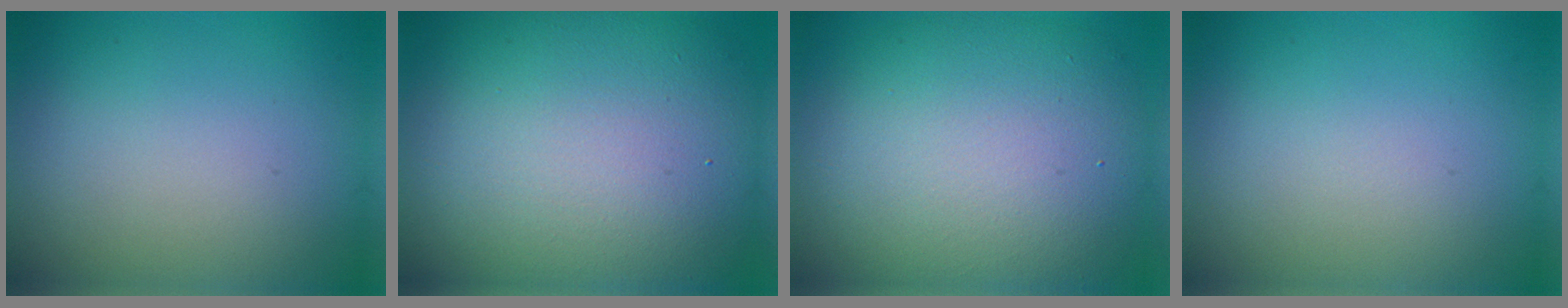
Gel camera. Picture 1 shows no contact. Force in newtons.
{"total": 15.3, "press": 15.3, "slide": 1.1}
{"total": 11.9, "press": 11.9, "slide": 0.5}
{"total": 0.0}